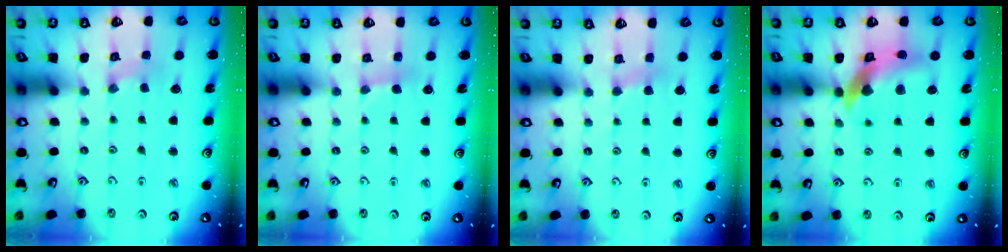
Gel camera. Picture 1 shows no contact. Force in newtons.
{"total": 3.2, "press": 3.2, "slide": 0.4}
{"total": 2.6, "press": 2.5, "slide": 0.4}
{"total": 11.8, "press": 11.7, "slide": 1.6}